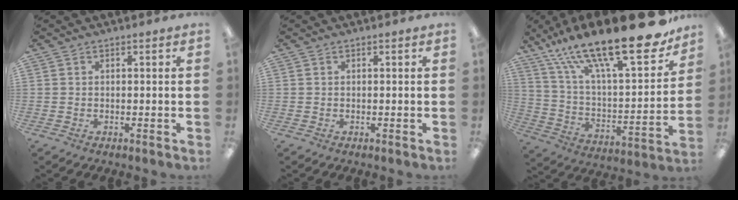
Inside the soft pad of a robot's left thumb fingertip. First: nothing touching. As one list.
[{"total": 0.0}, {"total": 28.6, "force": [19.8, 7.7, 19.1], "torque": [-0.311, -0.125, 0.328]}]